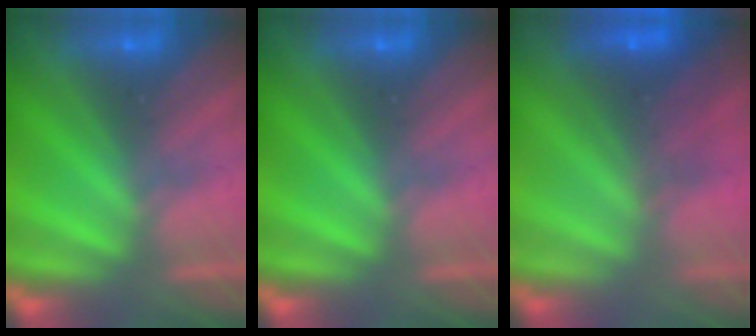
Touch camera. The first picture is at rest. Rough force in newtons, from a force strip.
{"total": 0.0}
{"total": 2.5}